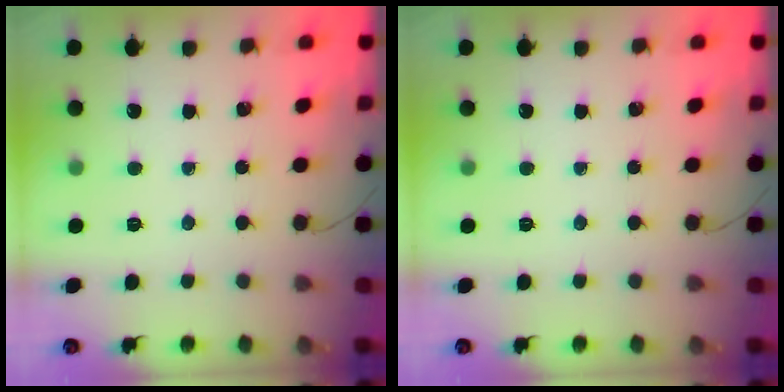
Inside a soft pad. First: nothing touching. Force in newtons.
{"total": 0.0}